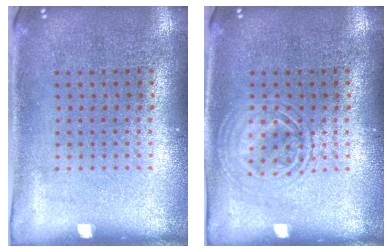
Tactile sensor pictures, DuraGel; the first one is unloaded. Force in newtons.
{"total": 2.3, "press": 2.3, "slide": 0.3}